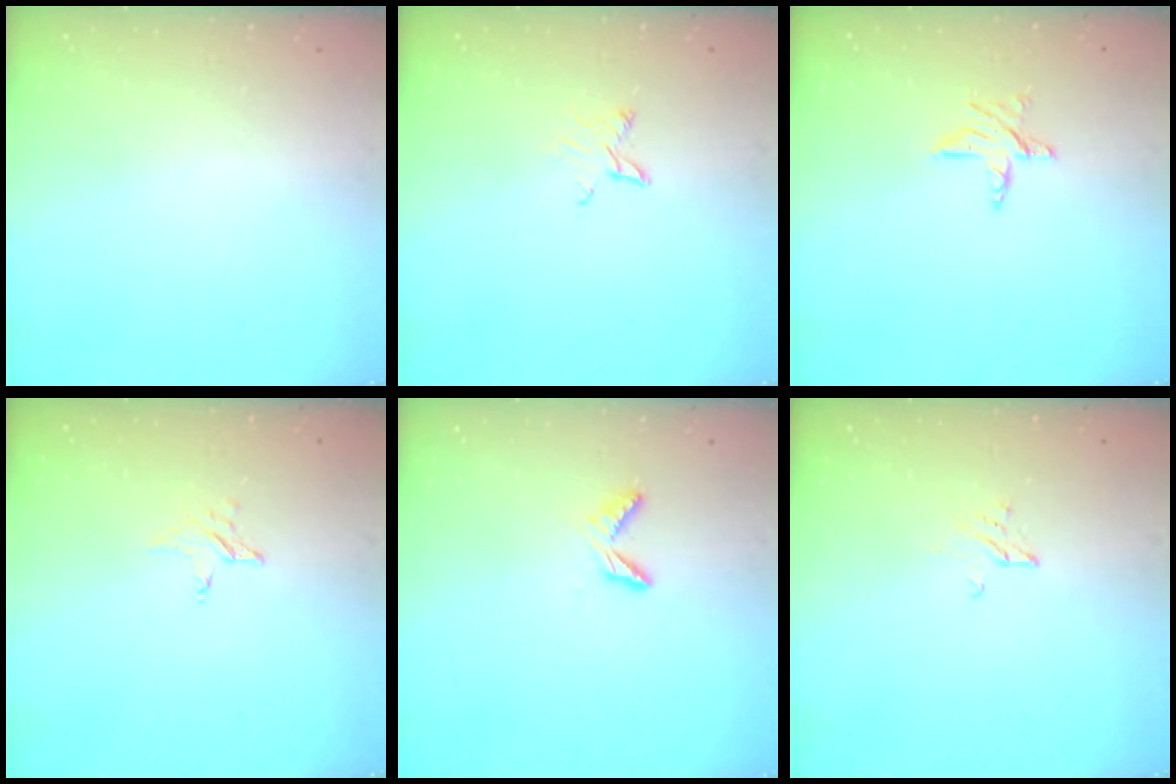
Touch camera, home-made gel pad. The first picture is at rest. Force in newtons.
{"total": 3.7, "press": 3.7, "slide": 0.4}
{"total": 6.0, "press": 6.0, "slide": 0.5}
{"total": 3.0, "press": 3.0, "slide": 0.3}
{"total": 4.7, "press": 4.7, "slide": 0.4}
{"total": 2.1, "press": 2.1, "slide": 0.2}